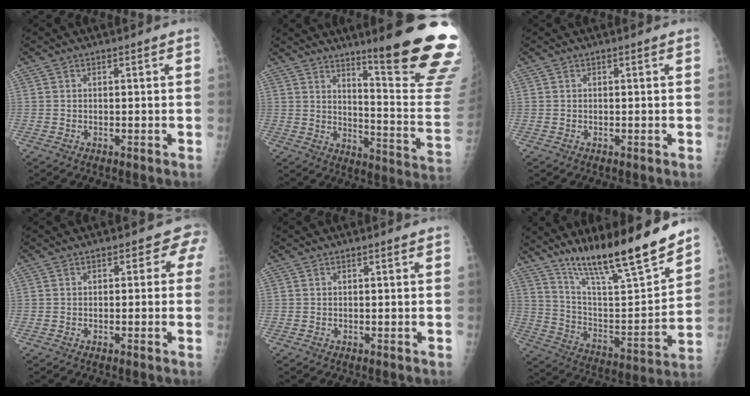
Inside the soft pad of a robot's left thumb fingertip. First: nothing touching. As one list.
[{"total": 21.1, "force": [14.7, 1.6, 15.1], "torque": [-0.172, -0.122, 0.201]}, {"total": 0.0}, {"total": 2.4, "force": [0.3, 2.0, 1.3], "torque": [0.020, 0.010, -0.012]}, {"total": 0.0}, {"total": 21.7, "force": [16.9, 3.1, 13.2], "torque": [-0.193, -0.089, 0.294]}]